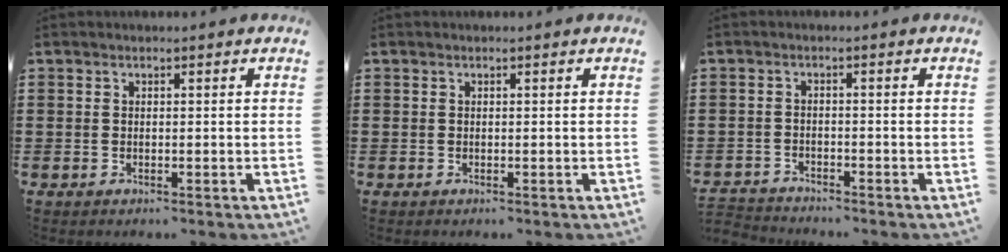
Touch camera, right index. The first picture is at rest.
{"total": 0.0}
{"total": 2.2, "force": [-2.2, 0.1, -0.2], "torque": [-0.005, -0.002, -0.048]}